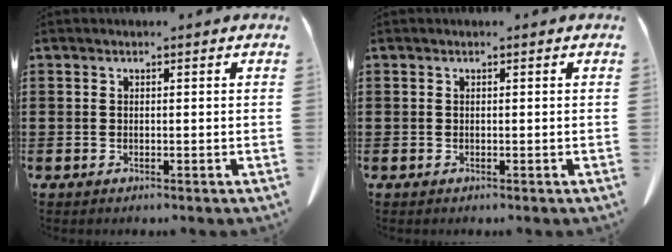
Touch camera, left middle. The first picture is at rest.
{"total": 0.0}